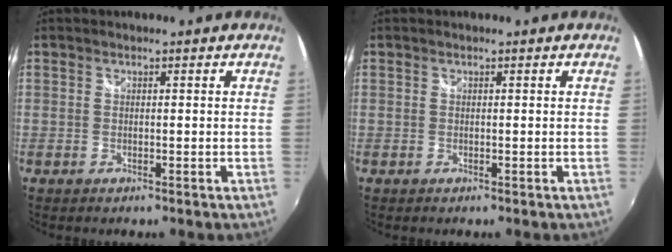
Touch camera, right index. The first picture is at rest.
{"total": 0.0}